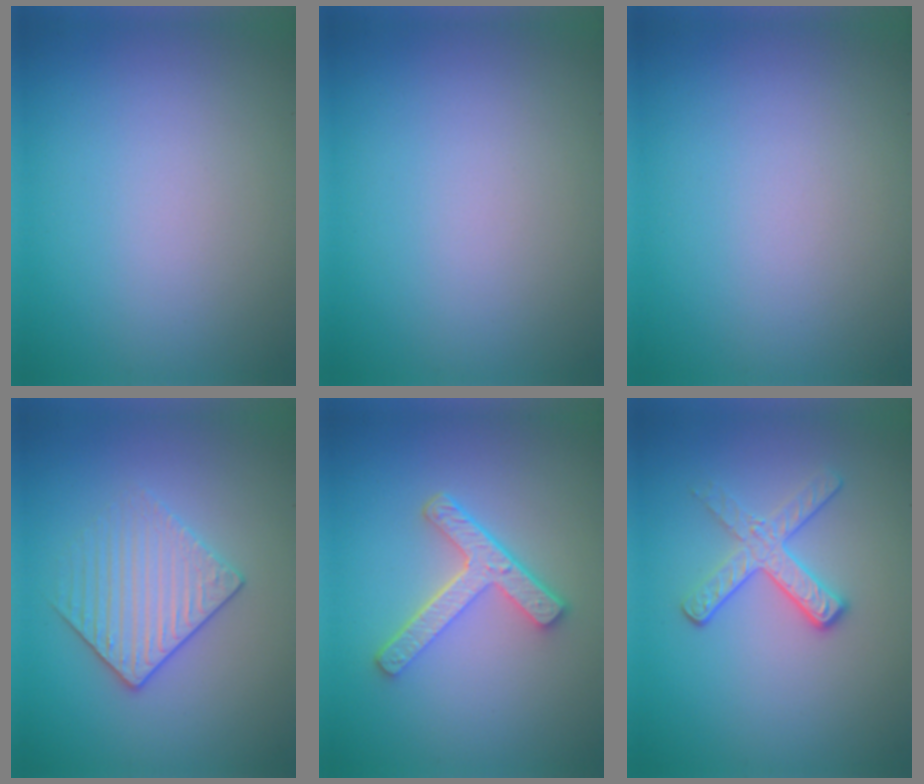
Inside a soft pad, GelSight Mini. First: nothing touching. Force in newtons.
{"total": 0.0}
{"total": 0.0}
{"total": 3.2, "press": 3.1, "slide": 0.9}
{"total": 4.3, "press": 3.2, "slide": 2.9}
{"total": 2.9, "press": 2.6, "slide": 1.3}